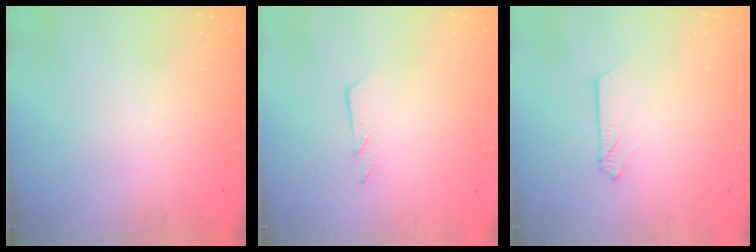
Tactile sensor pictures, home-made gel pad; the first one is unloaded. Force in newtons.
{"total": 4.2, "press": 4.2, "slide": 0.5}
{"total": 2.6, "press": 2.6, "slide": 0.3}